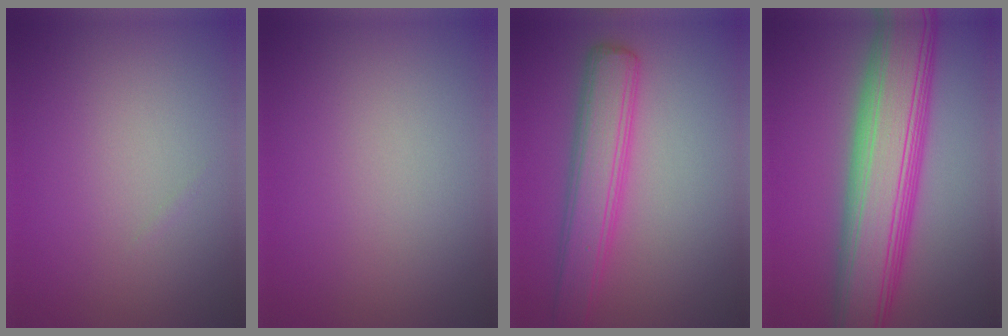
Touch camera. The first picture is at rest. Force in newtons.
{"total": 0.0}
{"total": 5.1, "press": 5.1, "slide": 0.1}
{"total": 11.0, "press": 11.0, "slide": 0.6}